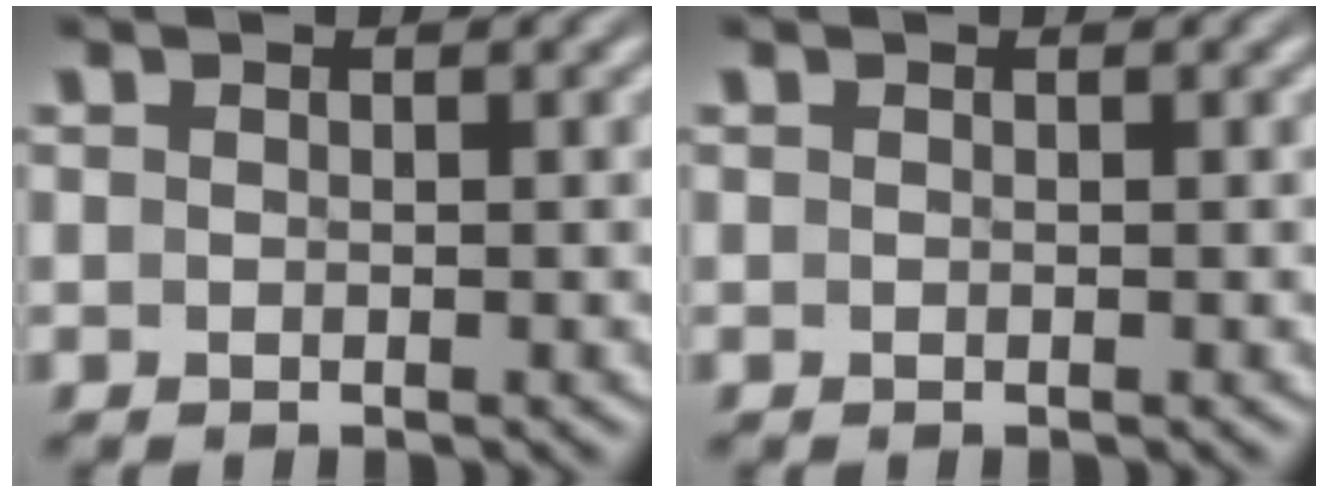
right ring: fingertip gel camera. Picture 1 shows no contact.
{"total": 0.0}